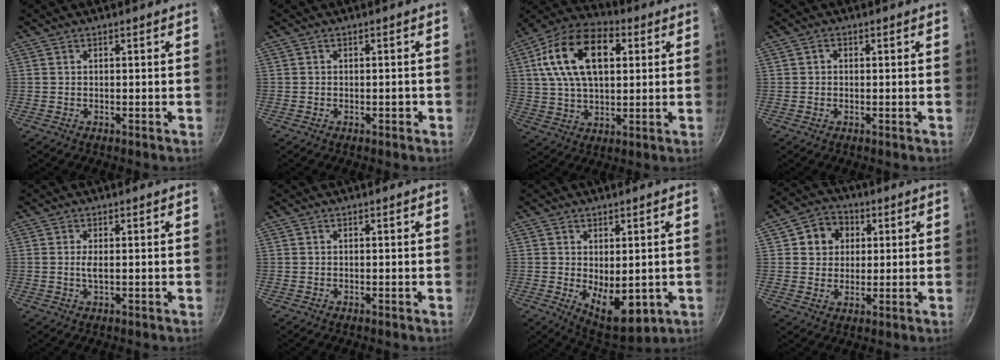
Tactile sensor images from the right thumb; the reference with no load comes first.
{"total": 1.1, "force": [-0.4, 0.6, 0.7], "torque": [0.000, 0.008, -0.007]}
{"total": 19.1, "force": [5.0, 11.3, 14.6], "torque": [-0.241, 0.011, 0.074]}
{"total": 1.1, "force": [0.1, 1.0, 0.5], "torque": [-0.008, 0.003, -0.001]}
{"total": 1.7, "force": [0.1, 0.5, 1.6], "torque": [-0.036, -0.002, 0.002]}
{"total": 0.0}
{"total": 9.4, "force": [-0.7, 5.2, 7.8], "torque": [-0.091, -0.023, 0.007]}
{"total": 8.0, "force": [2.4, 7.0, 3.1], "torque": [-0.011, 0.001, 0.031]}